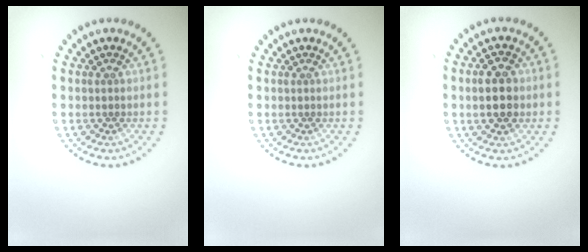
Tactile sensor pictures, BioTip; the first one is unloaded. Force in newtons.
{"total": 0.0}
{"total": 4.1, "press": 4.1, "slide": 0.3}